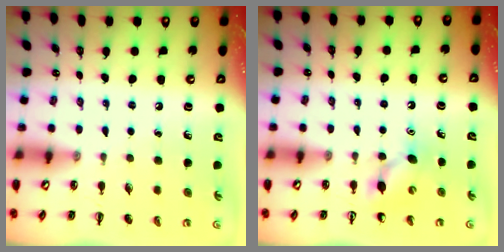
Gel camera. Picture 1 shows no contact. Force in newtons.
{"total": 5.9, "press": 5.7, "slide": 1.5}